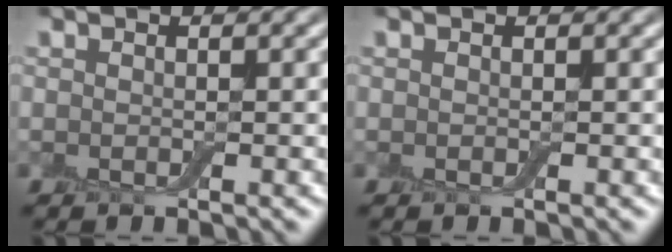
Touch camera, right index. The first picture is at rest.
{"total": 0.0}